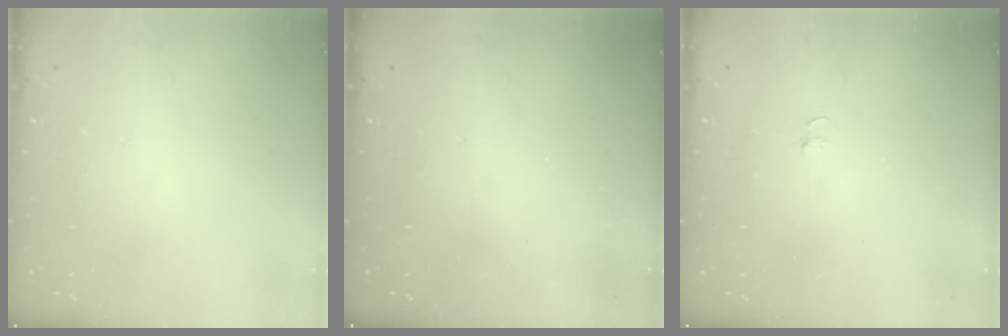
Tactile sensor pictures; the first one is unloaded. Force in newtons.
{"total": 2.4, "press": 2.2, "slide": 0.8}
{"total": 3.3, "press": 3.2, "slide": 0.7}